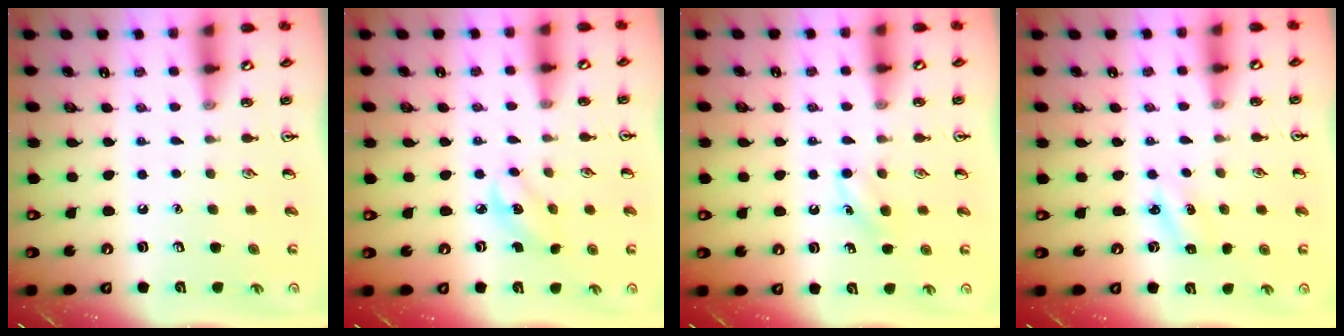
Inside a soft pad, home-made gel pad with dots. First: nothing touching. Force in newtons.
{"total": 2.8, "press": 2.7, "slide": 0.8}
{"total": 5.5, "press": 5.2, "slide": 1.7}
{"total": 2.2, "press": 2.1, "slide": 0.8}